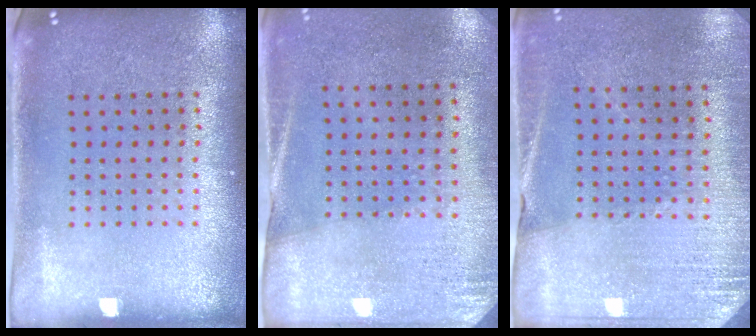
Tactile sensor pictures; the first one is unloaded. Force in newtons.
{"total": 2.6, "press": 2.2, "slide": 1.3}
{"total": 2.6, "press": 2.5, "slide": 0.6}